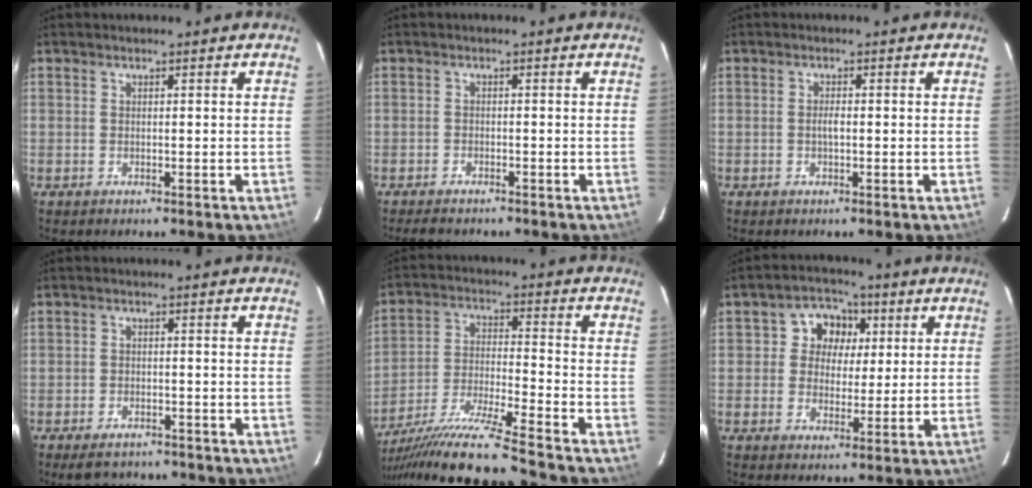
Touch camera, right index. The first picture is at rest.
{"total": 3.8, "force": [-3.4, 1.1, 1.3], "torque": [-0.034, -0.006, -0.053]}
{"total": 1.4, "force": [-0.2, 0.5, 1.3], "torque": [-0.026, 0.002, -0.006]}
{"total": 6.3, "force": [-5.2, 2.9, 2.1], "torque": [-0.050, -0.001, -0.073]}
{"total": 17.9, "force": [-15.1, -1.6, 9.5], "torque": [-0.184, -0.041, -0.270]}
{"total": 7.0, "force": [1.4, 6.3, 2.5], "torque": [-0.036, 0.023, 0.018]}